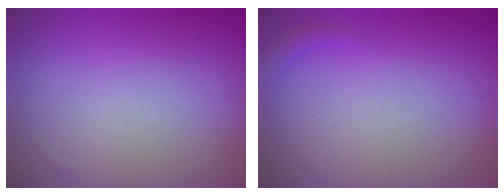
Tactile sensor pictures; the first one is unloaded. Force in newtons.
{"total": 0.9, "press": 0.9, "slide": 0.1}